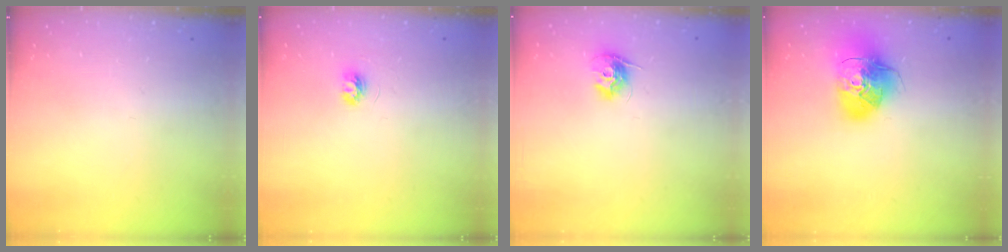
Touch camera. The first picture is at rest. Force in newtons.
{"total": 3.7, "press": 3.7, "slide": 0.3}
{"total": 9.6, "press": 9.6, "slide": 0.4}
{"total": 15.9, "press": 15.8, "slide": 2.3}